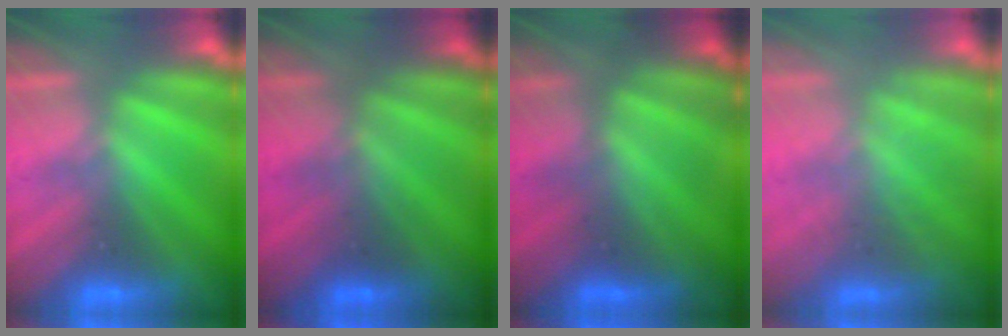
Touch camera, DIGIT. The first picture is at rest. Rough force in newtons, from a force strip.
{"total": 2.0}
{"total": 4.6}
{"total": 2.2}